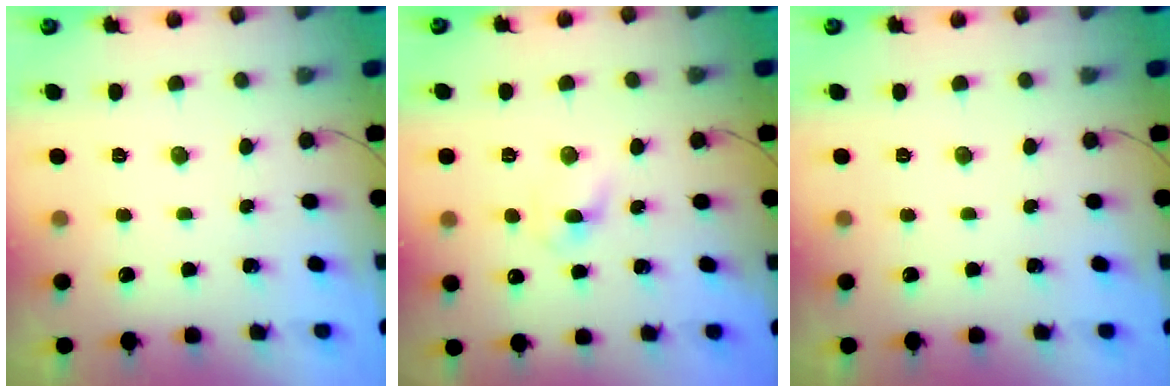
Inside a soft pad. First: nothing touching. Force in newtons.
{"total": 3.0, "press": 2.7, "slide": 1.2}
{"total": 0.0}